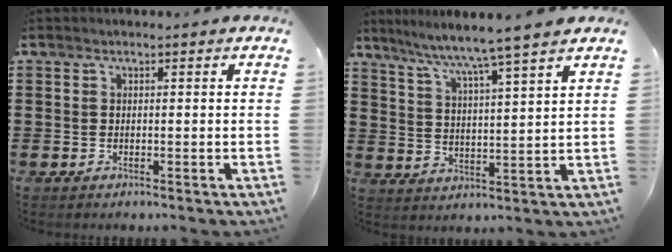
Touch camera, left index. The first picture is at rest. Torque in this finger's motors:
{"motor_torque": [0.67, 0.58, 0.60, 0.20]}